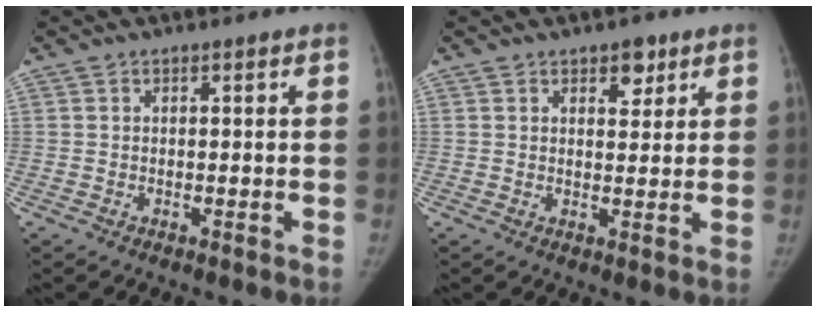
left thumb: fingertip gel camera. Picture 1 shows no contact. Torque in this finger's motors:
{"motor_torque": [0.00, -0.25, 0.22, 0.31, 0.00]}